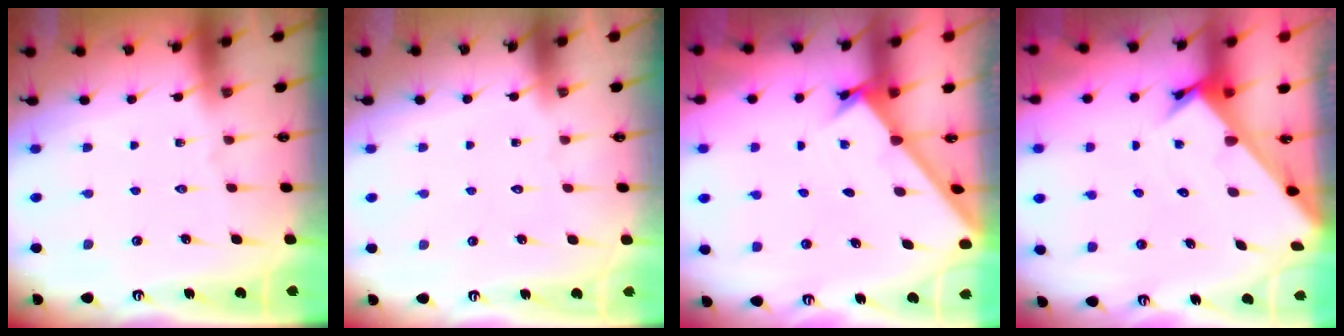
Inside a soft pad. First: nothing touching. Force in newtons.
{"total": 1.6, "press": 1.6, "slide": 0.1}
{"total": 1.6, "press": 1.5, "slide": 0.1}
{"total": 2.8, "press": 2.8, "slide": 0.1}